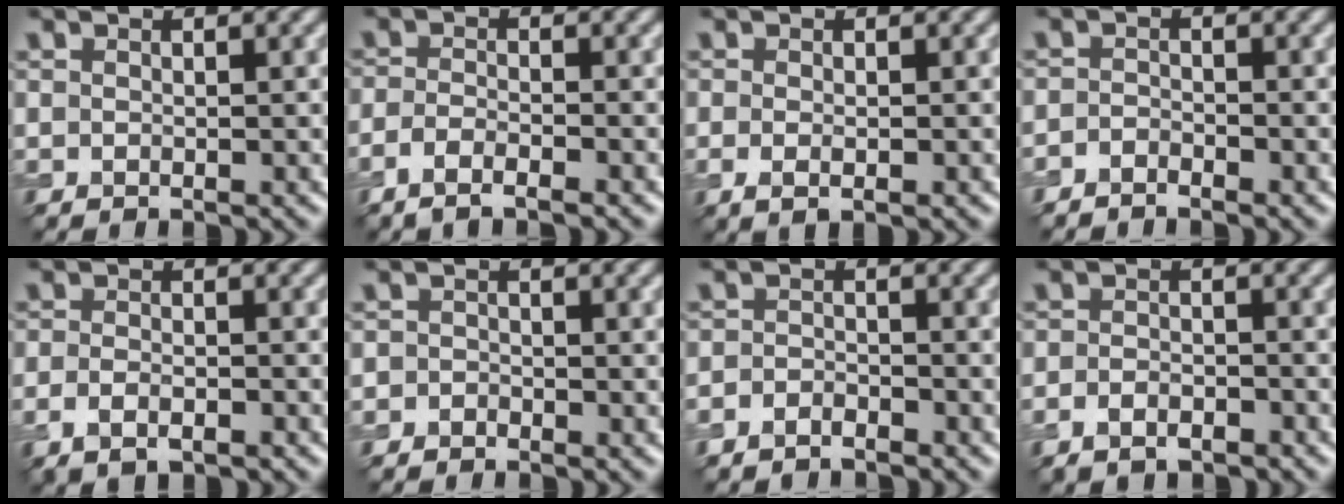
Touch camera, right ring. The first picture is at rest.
{"total": 2.1, "force": [-1.7, 0.3, 1.3], "torque": [-0.026, -0.003, -0.036]}
{"total": 1.6, "force": [-0.4, 0.5, 1.5], "torque": [-0.027, -0.005, -0.006]}
{"total": 1.3, "force": [-1.3, 0.1, 0.0], "torque": [0.000, -0.003, -0.033]}
{"total": 2.2, "force": [-1.4, 0.9, 1.4], "torque": [-0.027, -0.006, -0.028]}
{"total": 0.9, "force": [-0.6, 0.5, -0.3], "torque": [0.010, 0.005, -0.015]}
{"total": 1.5, "force": [-1.4, 0.4, 0.1], "torque": [0.000, 0.000, -0.033]}
{"total": 2.2, "force": [-1.8, 1.0, 0.8], "torque": [-0.012, -0.003, -0.036]}